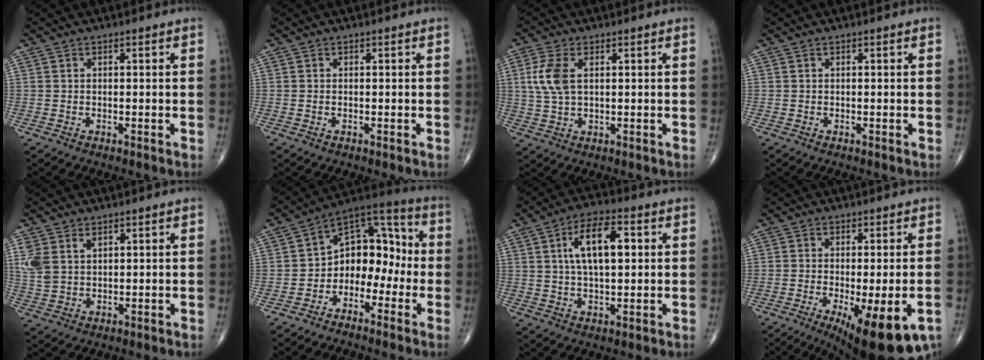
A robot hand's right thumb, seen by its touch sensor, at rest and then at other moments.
{"total": 0.0}
{"total": 6.4, "force": [1.5, 3.4, 5.3], "torque": [-0.128, 0.004, 0.032]}
{"total": 0.0}
{"total": 5.7, "force": [2.5, 3.6, 3.6], "torque": [-0.079, -0.002, 0.060]}
{"total": 12.0, "force": [-2.7, 8.4, 8.1], "torque": [-0.078, 0.063, -0.062]}
{"total": 10.9, "force": [2.4, 4.9, 9.4], "torque": [-0.152, 0.008, 0.038]}
{"total": 16.1, "force": [-7.2, 4.9, 13.5], "torque": [-0.164, -0.011, -0.095]}